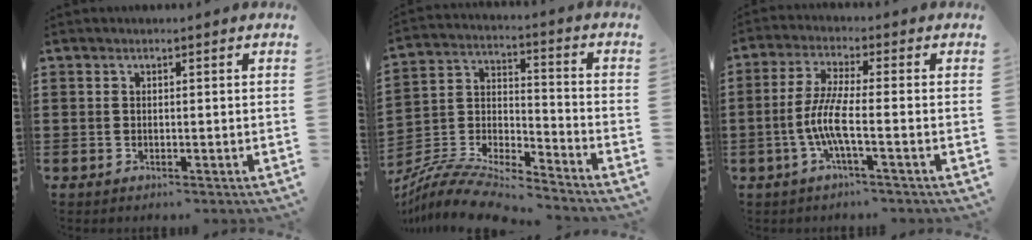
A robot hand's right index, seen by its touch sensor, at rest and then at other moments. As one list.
[{"total": 9.5, "force": [-9.0, 1.3, 2.9], "torque": [-0.069, 0.007, -0.182]}, {"total": 6.3, "force": [-1.9, 0.7, 5.9], "torque": [-0.138, -0.014, -0.047]}]